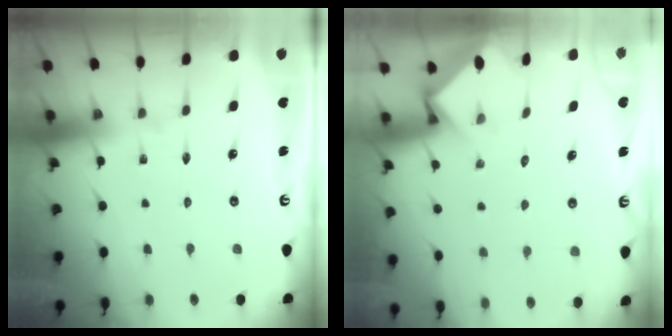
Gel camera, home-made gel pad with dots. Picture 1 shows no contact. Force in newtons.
{"total": 3.7, "press": 3.7, "slide": 0.2}